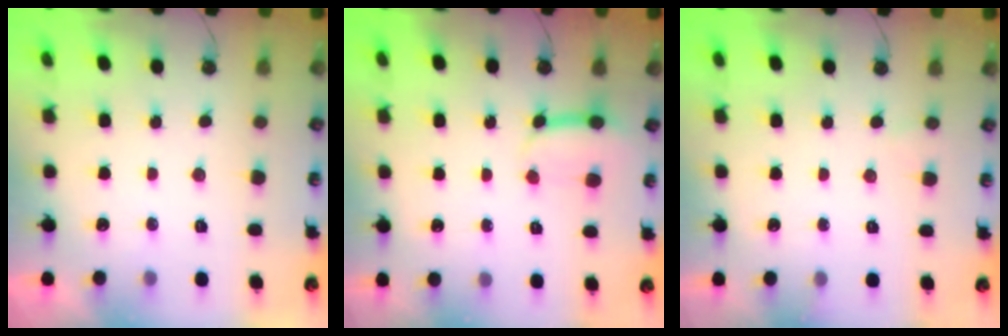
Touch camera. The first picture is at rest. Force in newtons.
{"total": 7.5, "press": 7.5, "slide": 0.9}
{"total": 4.2, "press": 4.2, "slide": 0.4}